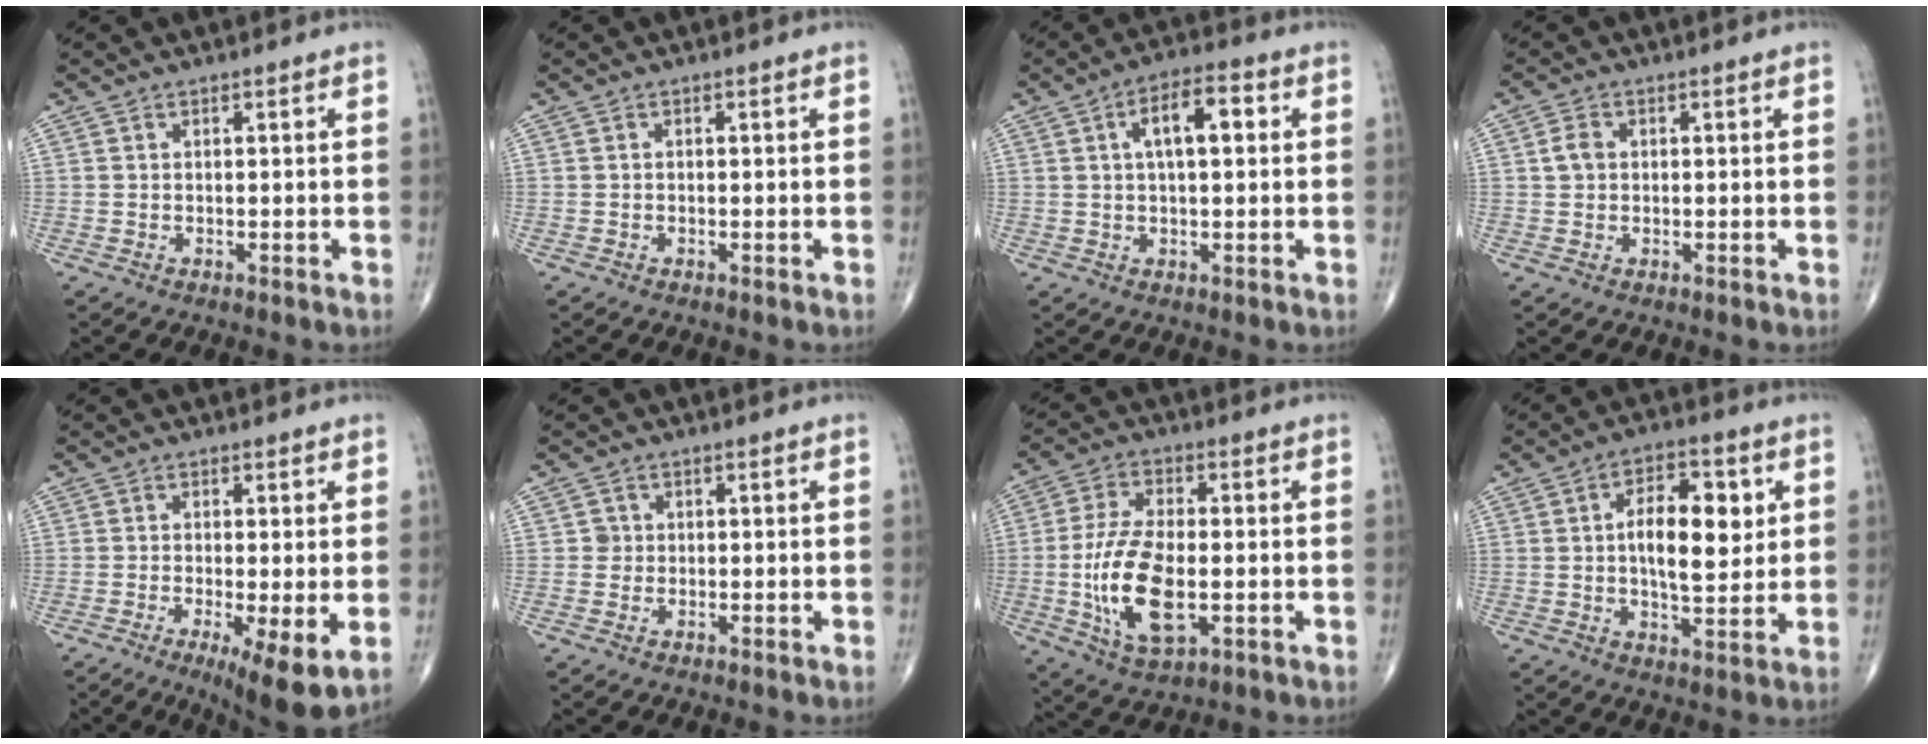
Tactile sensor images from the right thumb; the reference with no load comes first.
{"total": 0.0}
{"total": 8.2, "force": [1.9, 3.5, 7.2], "torque": [-0.106, 0.017, 0.024]}
{"total": 2.7, "force": [0.4, 2.1, 1.6], "torque": [-0.027, 0.006, 0.005]}
{"total": 9.2, "force": [-2.7, 2.3, 8.5], "torque": [-0.138, -0.022, -0.043]}
{"total": 1.4, "force": [0.0, 1.4, 0.2], "torque": [0.007, 0.004, -0.002]}
{"total": 14.6, "force": [-2.3, 6.8, 12.7], "torque": [-0.252, -0.002, -0.037]}
{"total": 11.9, "force": [2.1, 5.6, 10.2], "torque": [-0.137, -0.004, 0.030]}